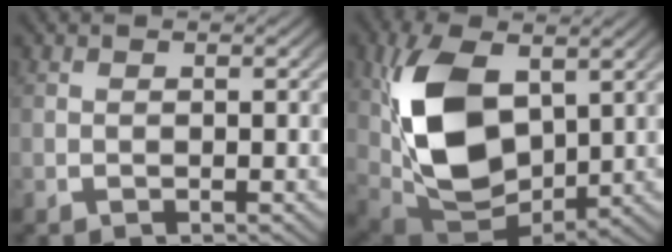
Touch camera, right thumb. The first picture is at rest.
{"total": 12.1, "force": [0.5, 7.5, 9.4], "torque": [-0.232, -0.045, 0.033]}